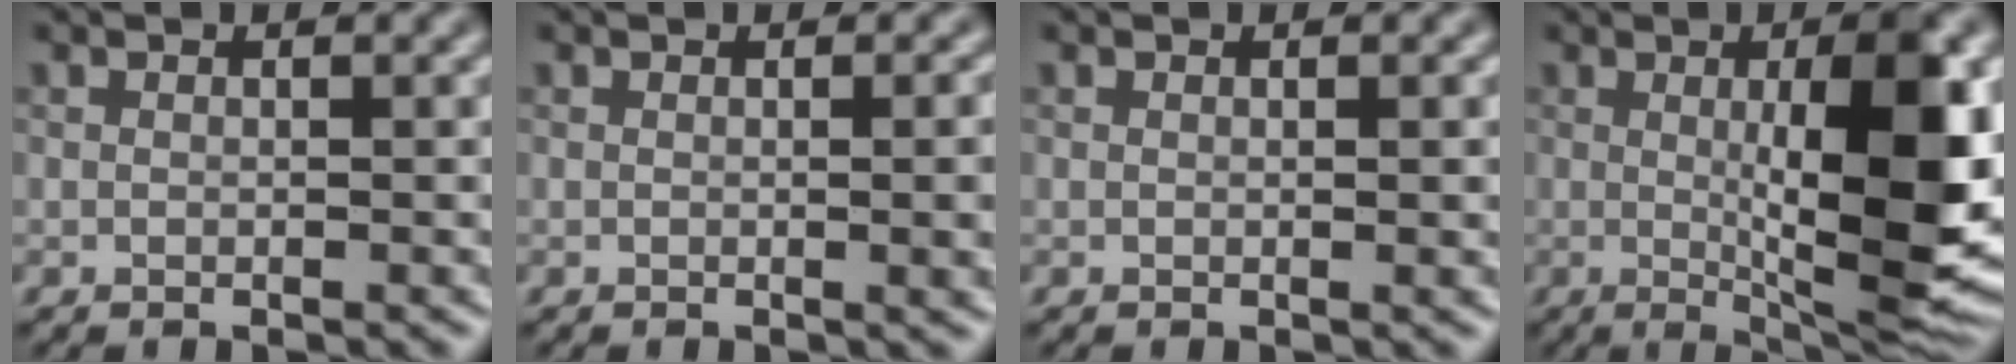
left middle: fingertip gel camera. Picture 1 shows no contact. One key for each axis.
{"total": 4.0, "fx": 0.2, "fy": 1.7, "fz": 3.7, "tx": -0.017, "ty": 0.019, "tz": 0.006}
{"total": 0.9, "fx": 0.2, "fy": 0.3, "fz": 0.9, "tx": -0.008, "ty": 0.003, "tz": 0.001}
{"total": 10.8, "fx": 0.4, "fy": 2.4, "fz": 10.5, "tx": -0.145, "ty": -0.007, "tz": 0.024}